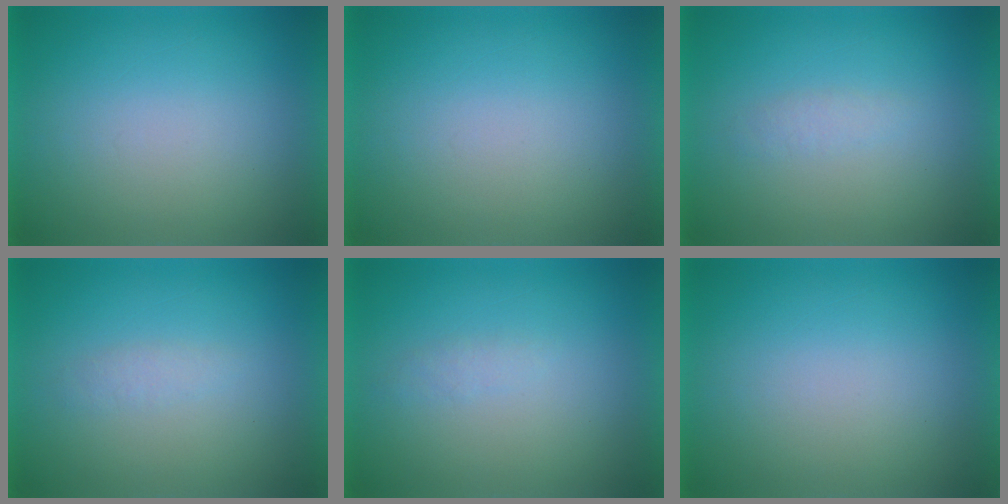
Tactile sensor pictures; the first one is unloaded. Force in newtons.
{"total": 0.0}
{"total": 1.4}
{"total": 1.3}
{"total": 1.2}
{"total": 3.0}